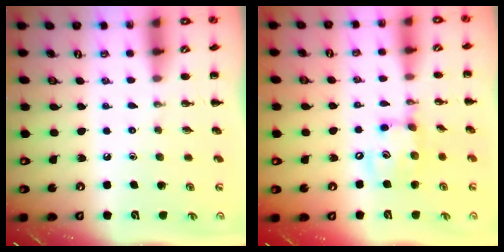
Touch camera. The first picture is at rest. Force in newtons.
{"total": 11.6, "press": 11.4, "slide": 2.0}